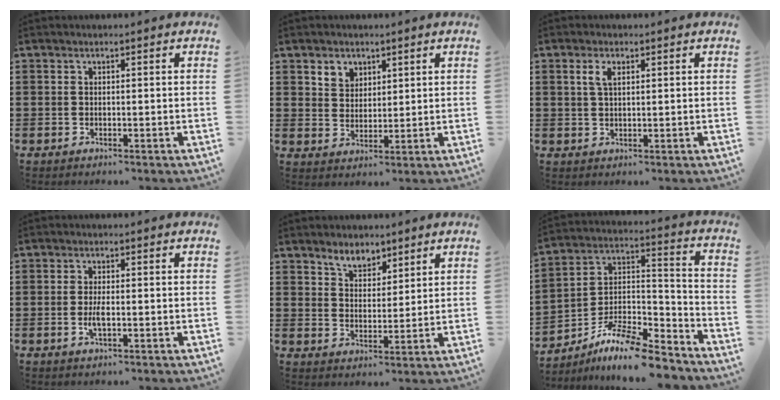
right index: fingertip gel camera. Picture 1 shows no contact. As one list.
[{"total": 3.4, "force": [2.2, 2.5, 0.3], "torque": [-0.019, 0.011, 0.042]}, {"total": 2.7, "force": [1.1, 1.2, 2.2], "torque": [-0.048, 0.007, 0.018]}, {"total": 2.5, "force": [-0.6, 0.7, 2.4], "torque": [-0.049, -0.004, -0.012]}, {"total": 4.3, "force": [3.6, 2.1, 0.9], "torque": [-0.024, 0.001, 0.067]}, {"total": 9.9, "force": [-8.5, 2.2, 4.6], "torque": [-0.086, 0.017, -0.170]}]